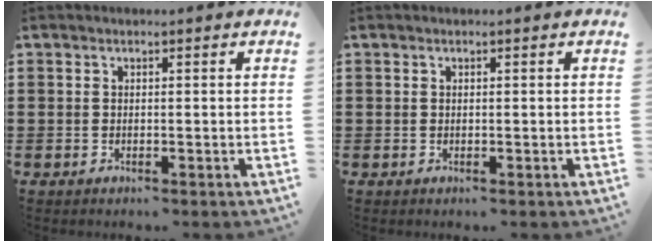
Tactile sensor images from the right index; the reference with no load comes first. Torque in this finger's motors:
{"motor_torque": [-0.10, -0.12, 0.02, 0.01]}